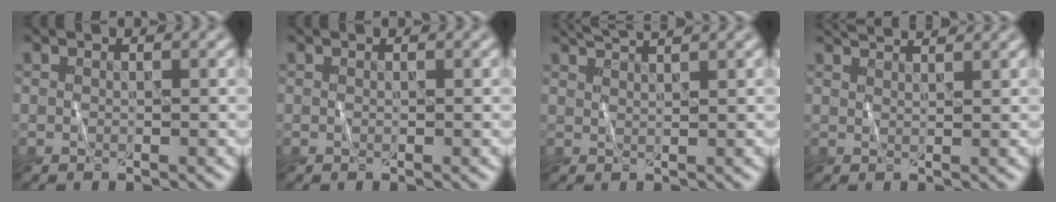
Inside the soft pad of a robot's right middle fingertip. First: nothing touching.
{"total": 0.0}
{"total": 3.3, "force": [2.8, 0.5, 1.6], "torque": [-0.011, 0.012, 0.030]}
{"total": 3.3, "force": [2.8, 0.7, 1.5], "torque": [-0.003, 0.014, 0.021]}